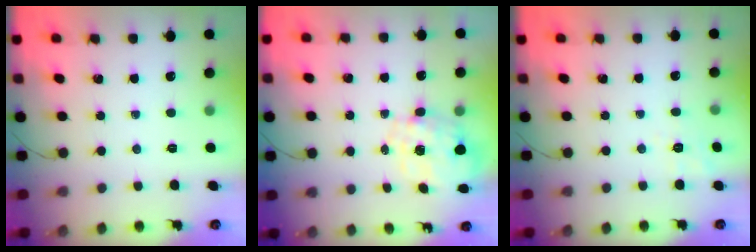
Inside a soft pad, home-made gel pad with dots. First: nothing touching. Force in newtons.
{"total": 2.0, "press": 1.8, "slide": 1.0}
{"total": 3.8, "press": 3.1, "slide": 2.1}